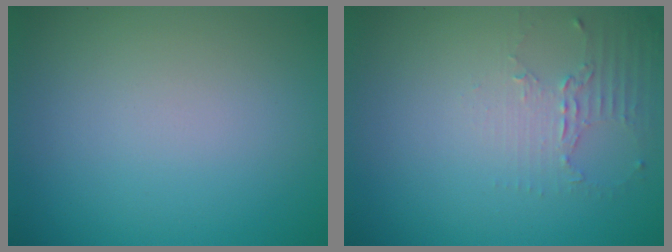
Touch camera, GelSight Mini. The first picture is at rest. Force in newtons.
{"total": 2.2, "press": 1.6, "slide": 1.5}